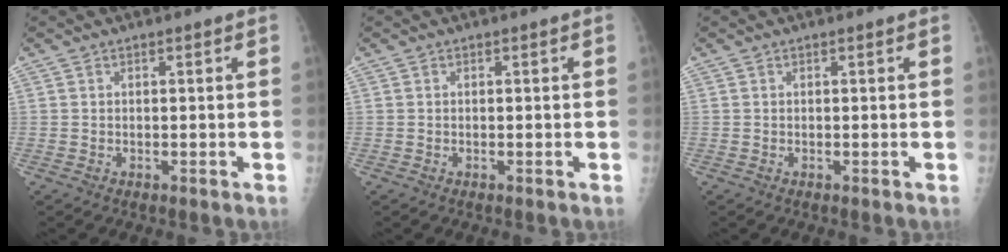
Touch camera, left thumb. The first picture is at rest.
{"total": 0.0}
{"total": 0.0}